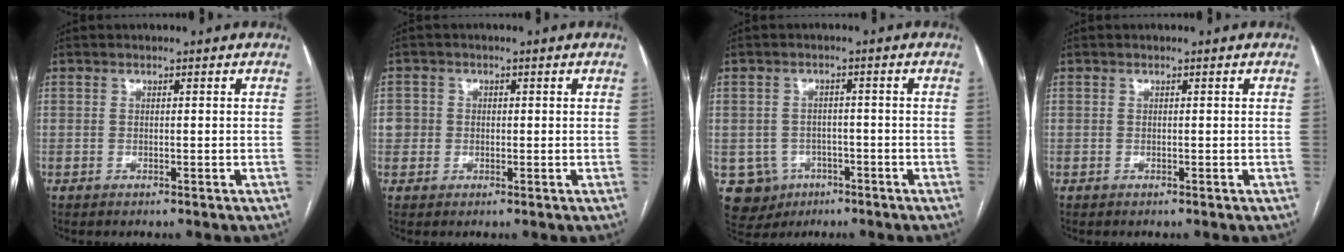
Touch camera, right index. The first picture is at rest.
{"total": 3.2, "force": [0.0, 3.1, 0.7], "torque": [-0.006, 0.013, 0.001]}
{"total": 7.1, "force": [-2.8, 6.4, 1.3], "torque": [-0.036, 0.004, -0.031]}
{"total": 0.0}